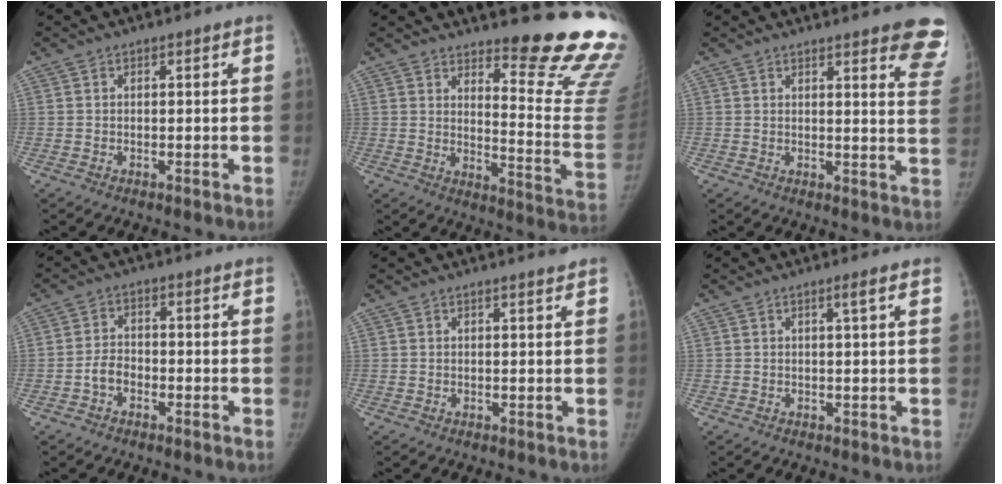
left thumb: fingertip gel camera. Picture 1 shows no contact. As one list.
[{"total": 18.6, "force": [15.9, 2.6, 9.4], "torque": [-0.092, -0.187, 0.197]}, {"total": 12.4, "force": [9.2, 2.8, 7.8], "torque": [-0.059, -0.044, 0.087]}, {"total": 3.7, "force": [-1.8, 2.6, 1.9], "torque": [-0.023, 0.018, -0.037]}, {"total": 1.1, "force": [1.0, -0.2, 0.4], "torque": [-0.002, -0.007, 0.015]}, {"total": 1.4, "force": [0.7, -0.3, 1.2], "torque": [-0.024, -0.005, 0.013]}]